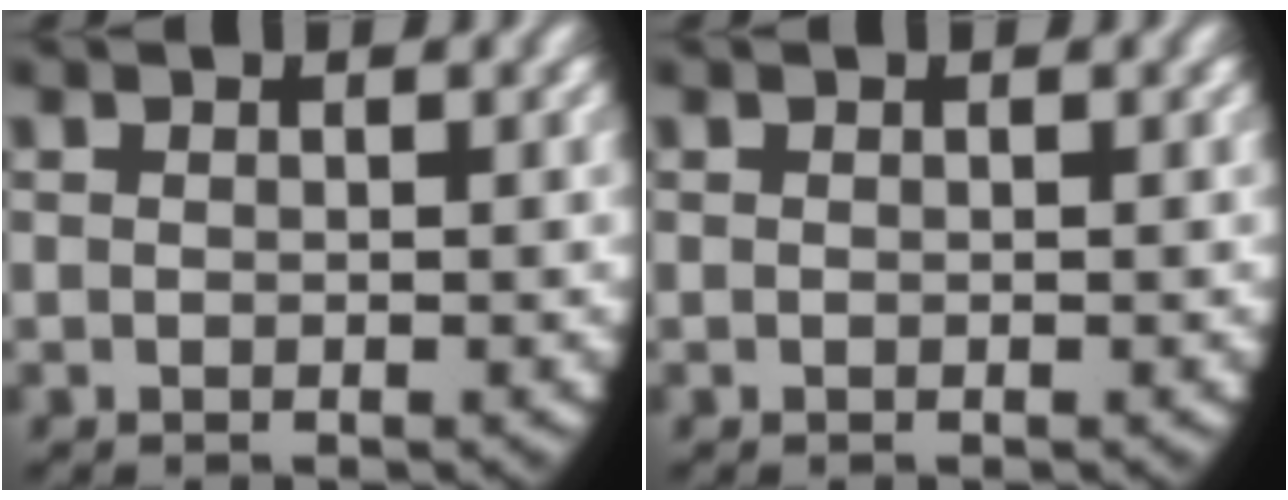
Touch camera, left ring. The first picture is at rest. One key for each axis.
{"total": 0.0}